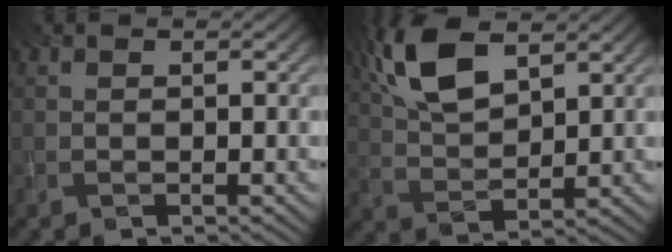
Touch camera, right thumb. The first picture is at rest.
{"total": 9.5, "force": [4.9, 4.2, 7.0], "torque": [-0.167, 0.015, 0.101]}